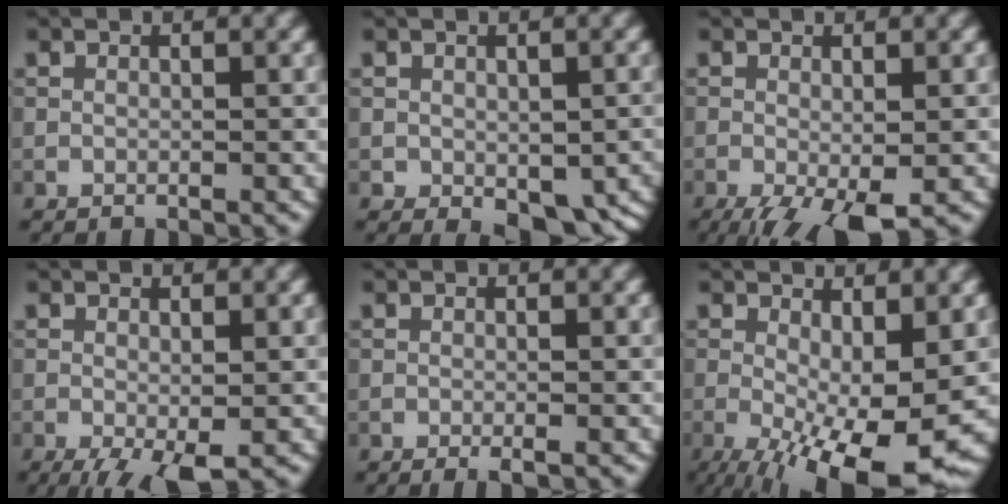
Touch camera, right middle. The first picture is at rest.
{"total": 4.7, "force": [-1.3, 2.9, 3.4], "torque": [-0.045, -0.021, -0.010]}
{"total": 5.2, "force": [-2.7, 1.4, 4.2], "torque": [-0.071, -0.011, -0.045]}
{"total": 3.5, "force": [-1.6, 0.9, 3.0], "torque": [-0.051, -0.009, -0.028]}
{"total": 1.0, "force": [-0.5, 0.1, 0.9], "torque": [-0.013, -0.007, -0.010]}
{"total": 11.7, "force": [-3.6, 4.0, 10.4], "torque": [-0.164, -0.018, -0.048]}